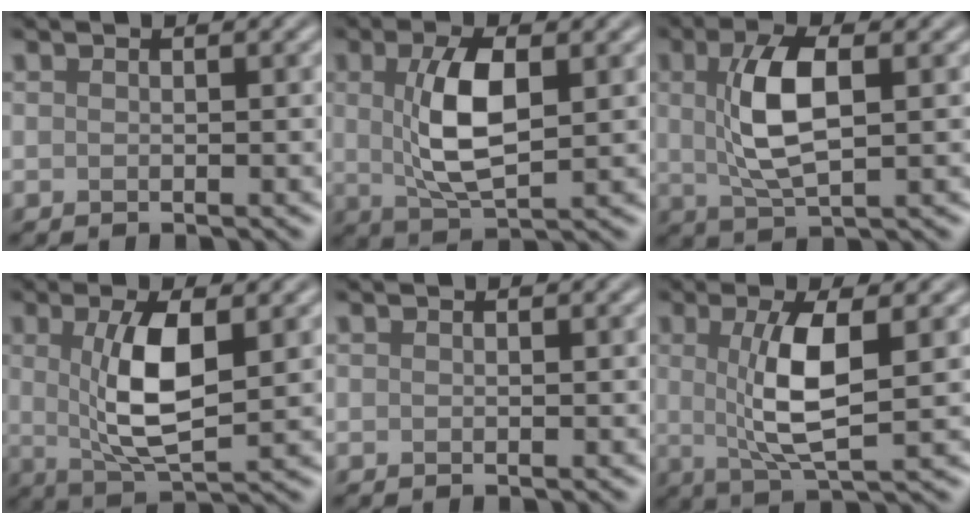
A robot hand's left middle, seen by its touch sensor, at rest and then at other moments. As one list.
[{"total": 6.2, "force": [1.0, 2.6, 5.6], "torque": [-0.116, 0.002, 0.022]}, {"total": 6.0, "force": [1.0, 2.4, 5.4], "torque": [-0.115, 0.007, 0.020]}, {"total": 6.6, "force": [1.0, 2.3, 6.1], "torque": [-0.122, -0.005, 0.022]}, {"total": 0.0}, {"total": 6.0, "force": [0.8, 1.6, 5.7], "torque": [-0.113, -0.002, 0.018]}]